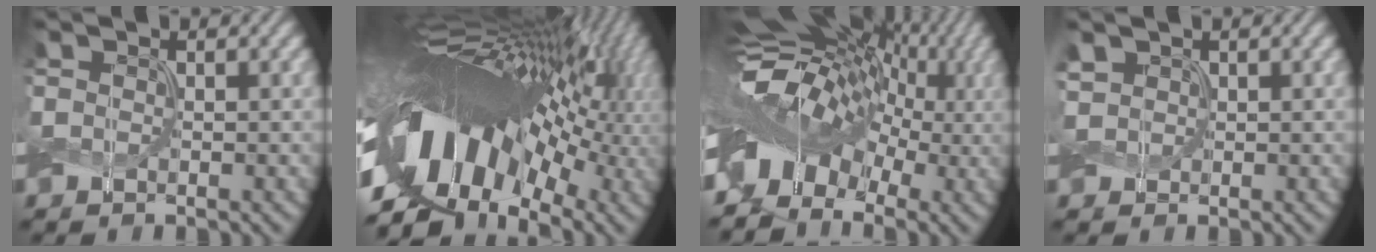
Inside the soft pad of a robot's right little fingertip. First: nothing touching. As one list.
[{"total": 17.4, "force": [-2.4, 8.7, 14.9], "torque": [-0.231, 0.003, -0.056]}, {"total": 11.6, "force": [-1.8, 8.3, 7.9], "torque": [-0.130, 0.021, -0.050]}, {"total": 1.5, "force": [0.8, 1.1, 0.6], "torque": [-0.020, 0.005, 0.017]}]